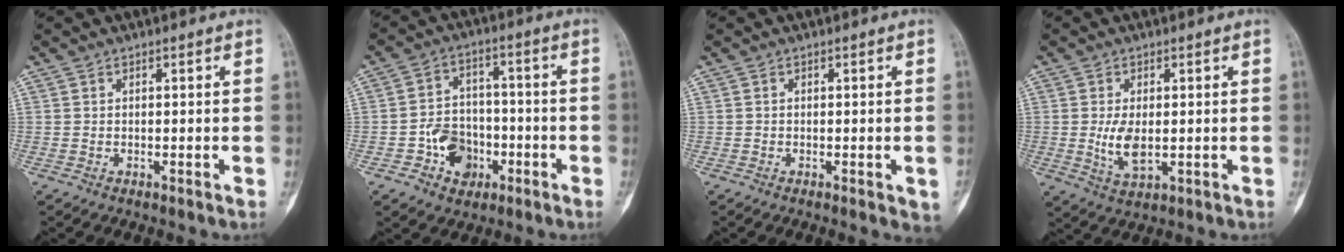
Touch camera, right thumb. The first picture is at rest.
{"total": 9.0, "force": [-3.4, 7.1, 4.3], "torque": [-0.035, 0.034, -0.054]}
{"total": 2.9, "force": [-1.0, 1.0, 2.5], "torque": [-0.020, -0.002, -0.013]}
{"total": 5.5, "force": [-0.1, 2.8, 4.8], "torque": [-0.092, -0.013, 0.007]}